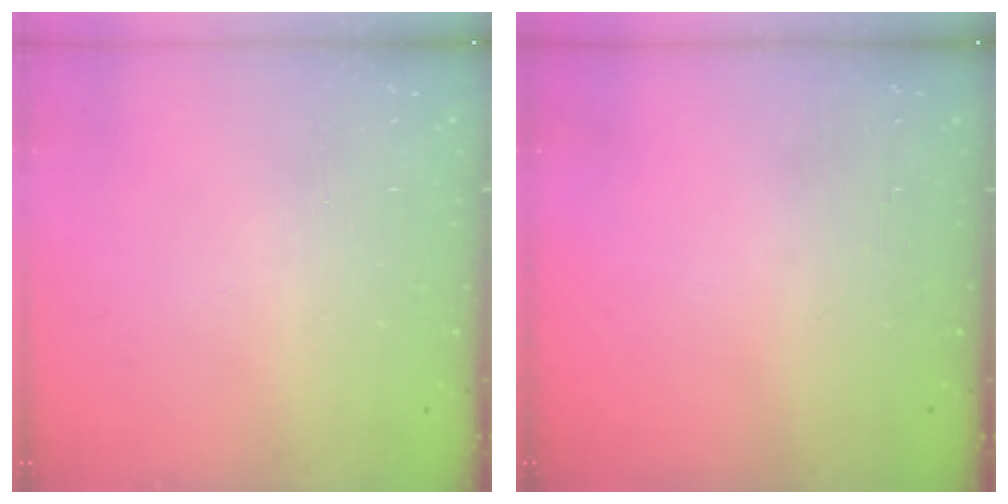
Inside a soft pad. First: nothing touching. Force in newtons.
{"total": 0.0}